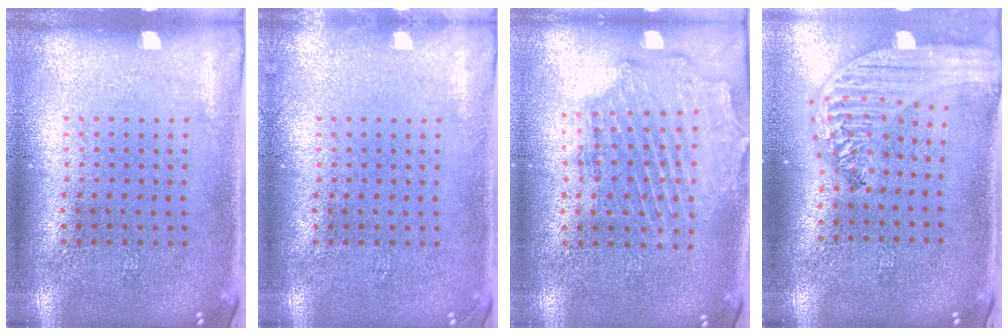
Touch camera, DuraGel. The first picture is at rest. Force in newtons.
{"total": 0.6, "press": 0.6, "slide": 0.1}
{"total": 1.8, "press": 1.6, "slide": 0.9}
{"total": 2.5, "press": 2.1, "slide": 1.3}